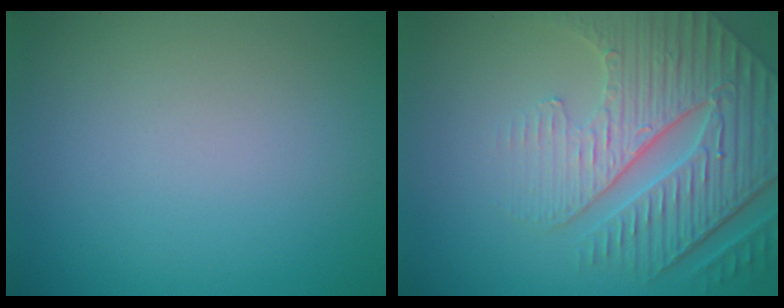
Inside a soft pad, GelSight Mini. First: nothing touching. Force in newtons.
{"total": 7.6, "press": 5.7, "slide": 5.1}